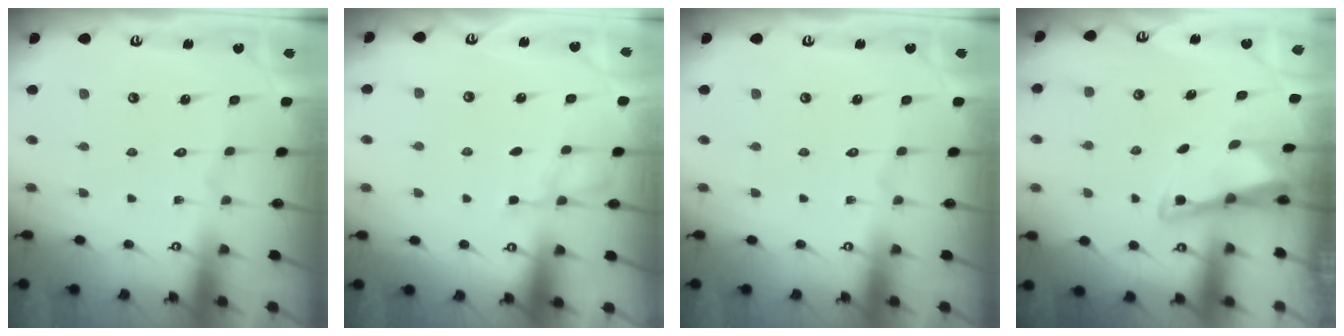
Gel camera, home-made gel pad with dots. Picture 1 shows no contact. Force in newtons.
{"total": 3.3, "press": 3.3, "slide": 0.6}
{"total": 0.0}
{"total": 3.1, "press": 3.1, "slide": 0.3}